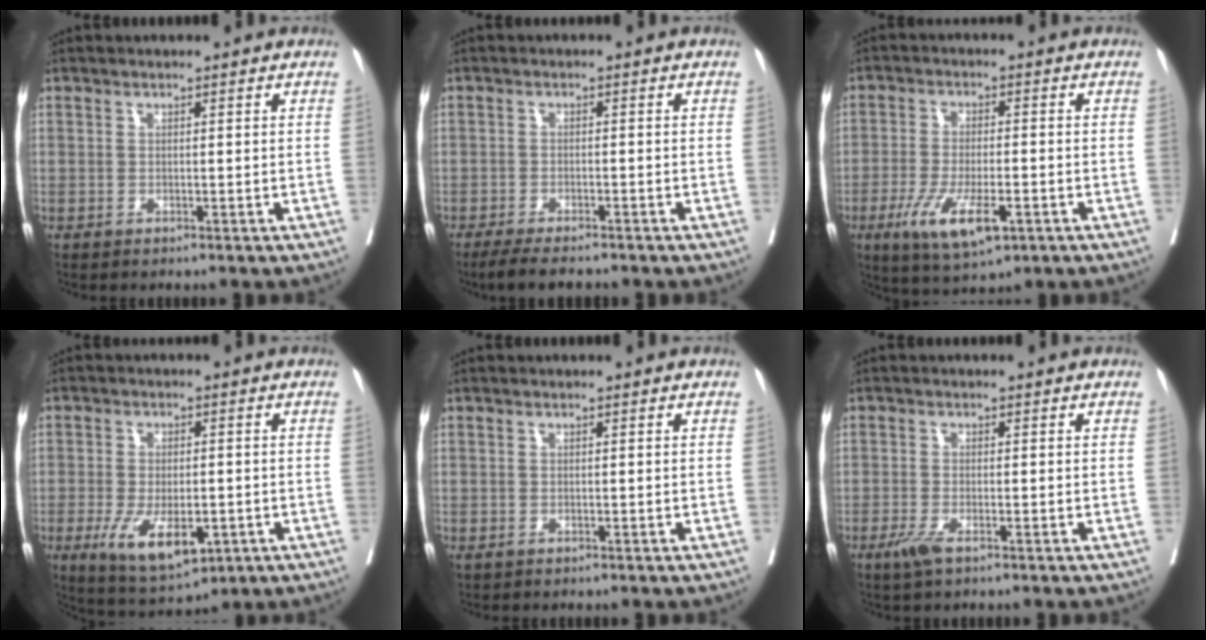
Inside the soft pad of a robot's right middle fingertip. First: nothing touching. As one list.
[{"total": 5.9, "force": [-5.0, 1.1, 2.9], "torque": [-0.043, -0.011, -0.081]}, {"total": 9.2, "force": [-4.0, 2.5, 7.9], "torque": [-0.153, -0.021, -0.062]}, {"total": 9.3, "force": [-3.3, 3.7, 7.9], "torque": [-0.142, -0.018, -0.040]}, {"total": 0.0}, {"total": 2.5, "force": [-1.5, 0.4, 2.0], "torque": [-0.042, -0.005, -0.031]}]